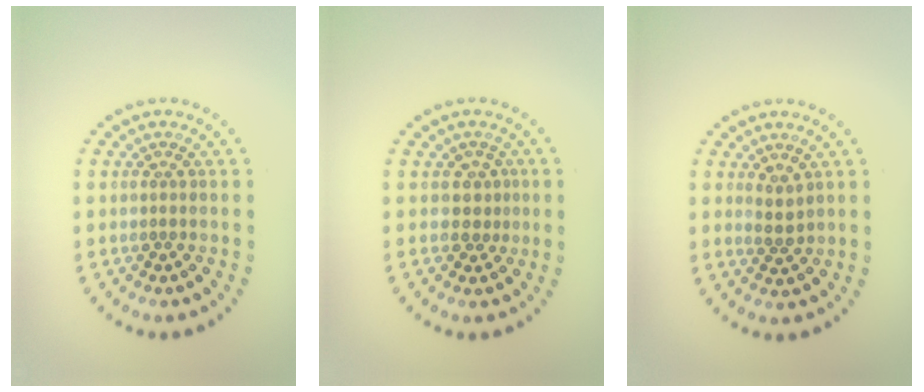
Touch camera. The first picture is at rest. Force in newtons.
{"total": 1.8, "press": 1.4, "slide": 1.1}
{"total": 1.6, "press": 1.3, "slide": 0.9}